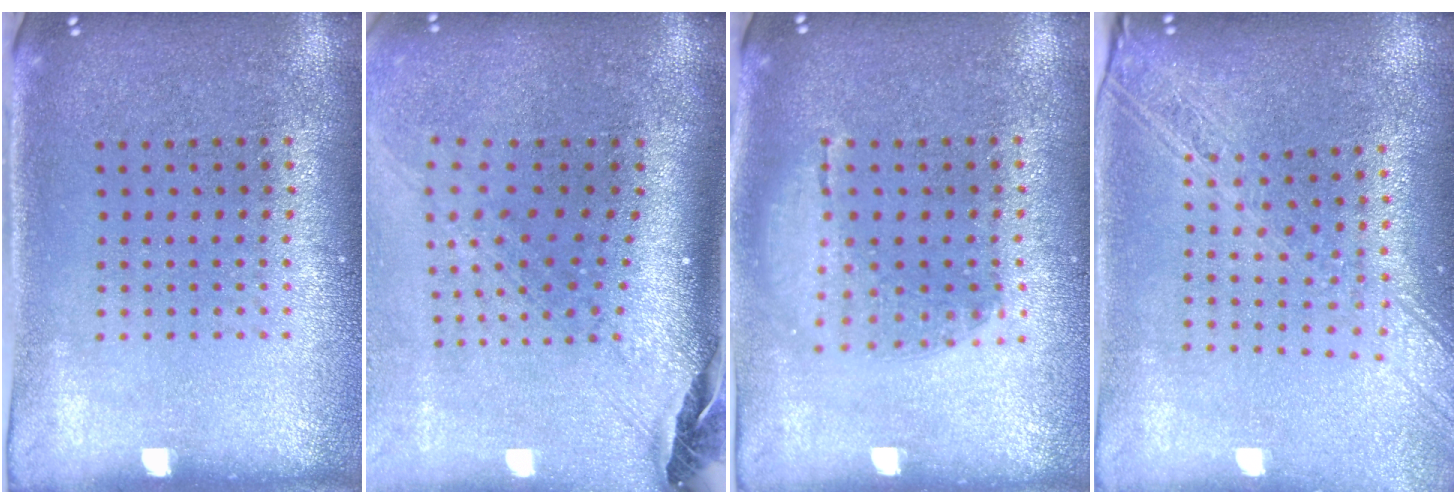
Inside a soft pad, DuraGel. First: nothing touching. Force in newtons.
{"total": 2.7, "press": 1.9, "slide": 1.9}
{"total": 1.3, "press": 1.1, "slide": 0.6}
{"total": 2.1, "press": 1.8, "slide": 1.1}